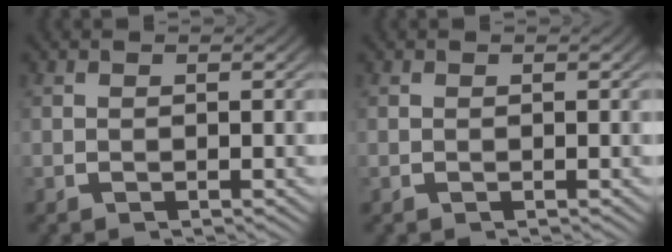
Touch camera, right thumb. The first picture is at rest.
{"total": 0.0}